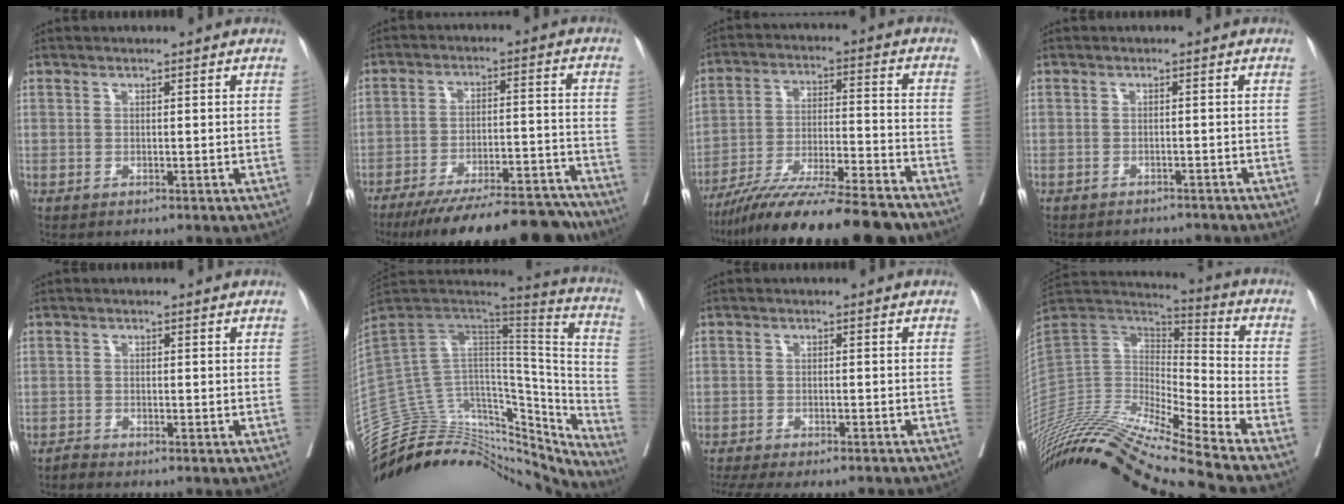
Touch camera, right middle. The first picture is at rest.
{"total": 20.5, "force": [-18.2, 3.5, 8.9], "torque": [-0.105, 0.002, -0.261]}
{"total": 19.3, "force": [-16.6, 0.7, 9.9], "torque": [-0.162, -0.022, -0.276]}
{"total": 7.7, "force": [-7.2, 2.1, 1.8], "torque": [-0.025, -0.002, -0.086]}
{"total": 0.8, "force": [-0.8, -0.1, -0.1], "torque": [-0.002, -0.004, -0.018]}
{"total": 34.1, "force": [-30.6, 10.9, 10.4], "torque": [-0.139, 0.032, -0.423]}
{"total": 12.0, "force": [-10.4, 2.8, 5.4], "torque": [-0.106, -0.011, -0.141]}
{"total": 27.2, "force": [-23.7, -0.6, 13.4], "torque": [-0.287, -0.023, -0.422]}